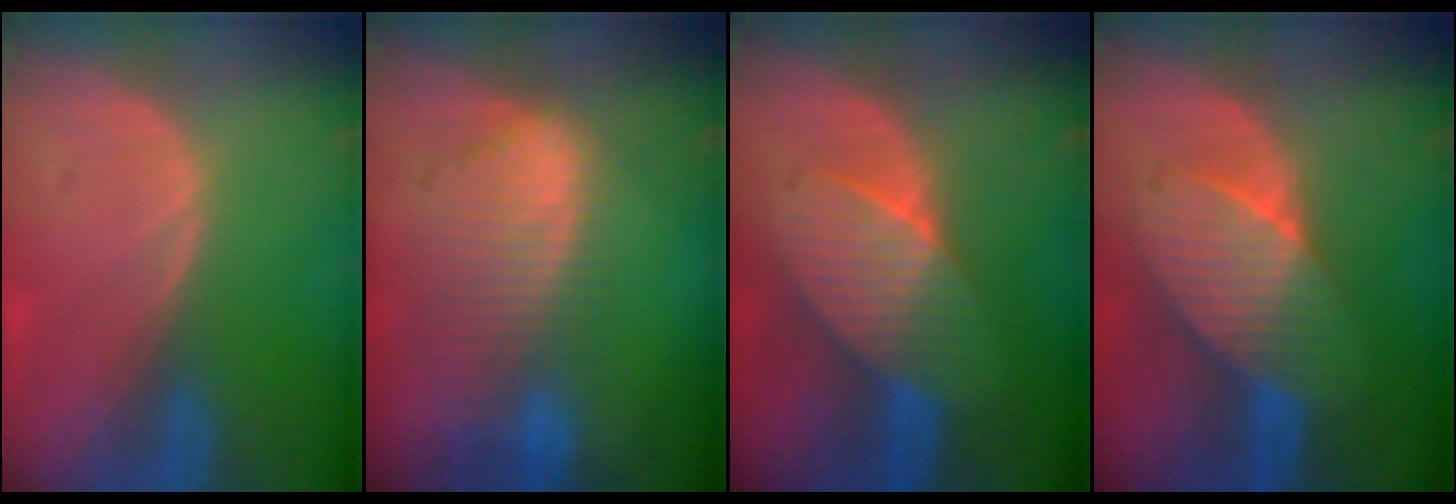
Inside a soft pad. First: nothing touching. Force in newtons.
{"total": 9.2, "press": 8.1, "slide": 4.4}
{"total": 7.5, "press": 7.5, "slide": 0.2}
{"total": 8.2, "press": 8.2, "slide": 0.3}